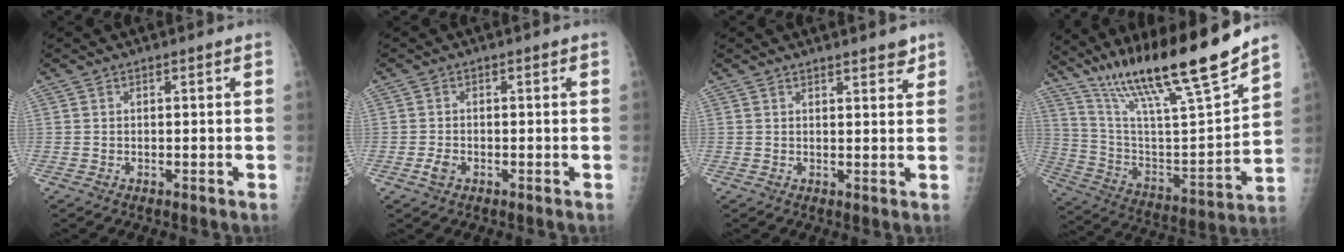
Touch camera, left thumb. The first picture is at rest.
{"total": 1.9, "force": [-0.8, 1.2, 1.2], "torque": [-0.025, 0.001, -0.017]}
{"total": 3.0, "force": [2.4, 0.8, 1.5], "torque": [-0.008, -0.014, 0.031]}
{"total": 25.3, "force": [18.5, 2.8, 16.9], "torque": [-0.267, -0.063, 0.330]}